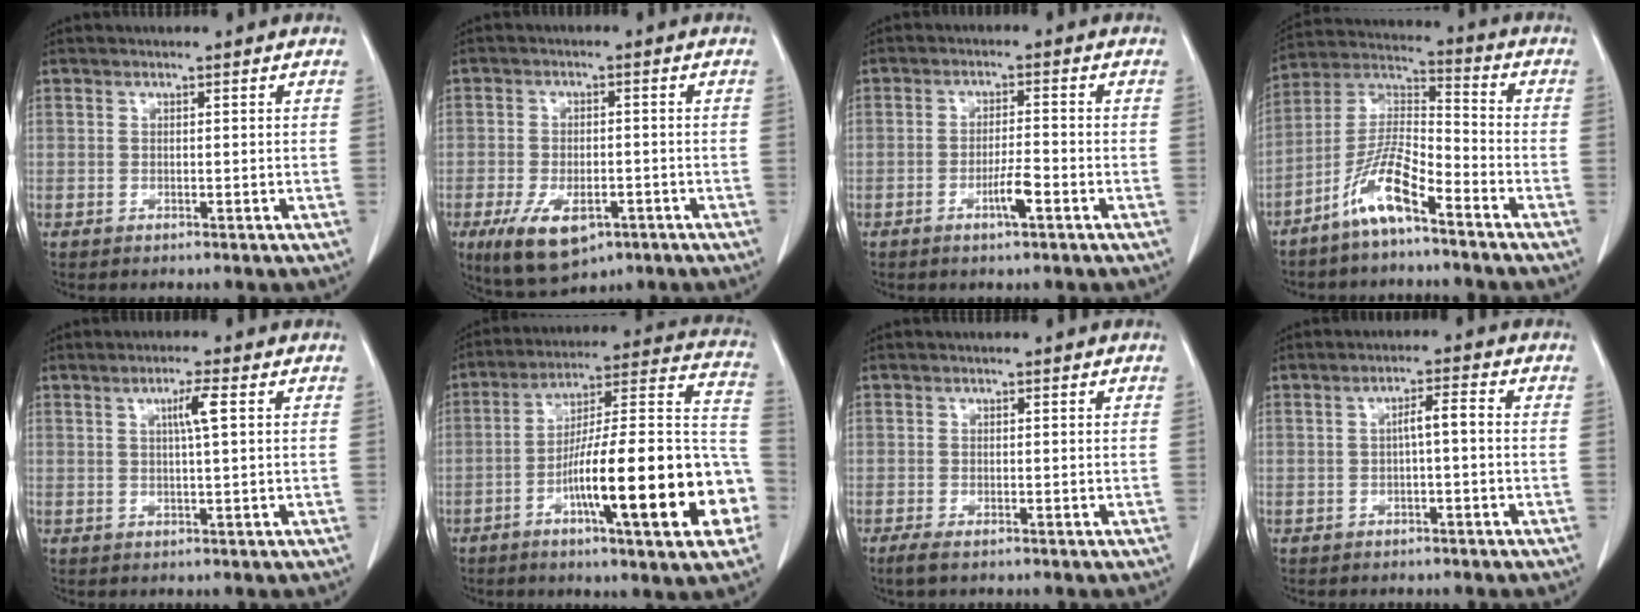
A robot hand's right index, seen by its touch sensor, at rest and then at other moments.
{"total": 8.9, "force": [-4.4, 4.2, 6.5], "torque": [-0.116, -0.013, -0.063]}
{"total": 3.8, "force": [-1.8, 0.3, 3.3], "torque": [-0.061, -0.003, -0.034]}
{"total": 9.8, "force": [-6.3, 1.7, 7.4], "torque": [-0.158, 0.003, -0.126]}
{"total": 3.3, "force": [0.9, -0.3, 3.1], "torque": [-0.056, 0.000, 0.014]}
{"total": 24.0, "force": [-8.0, 2.9, 22.4], "torque": [-0.276, 0.014, -0.119]}
{"total": 1.8, "force": [-0.9, 0.2, 1.5], "torque": [-0.033, -0.008, -0.016]}
{"total": 2.9, "force": [-0.3, 0.3, 2.9], "torque": [-0.047, 0.009, -0.005]}